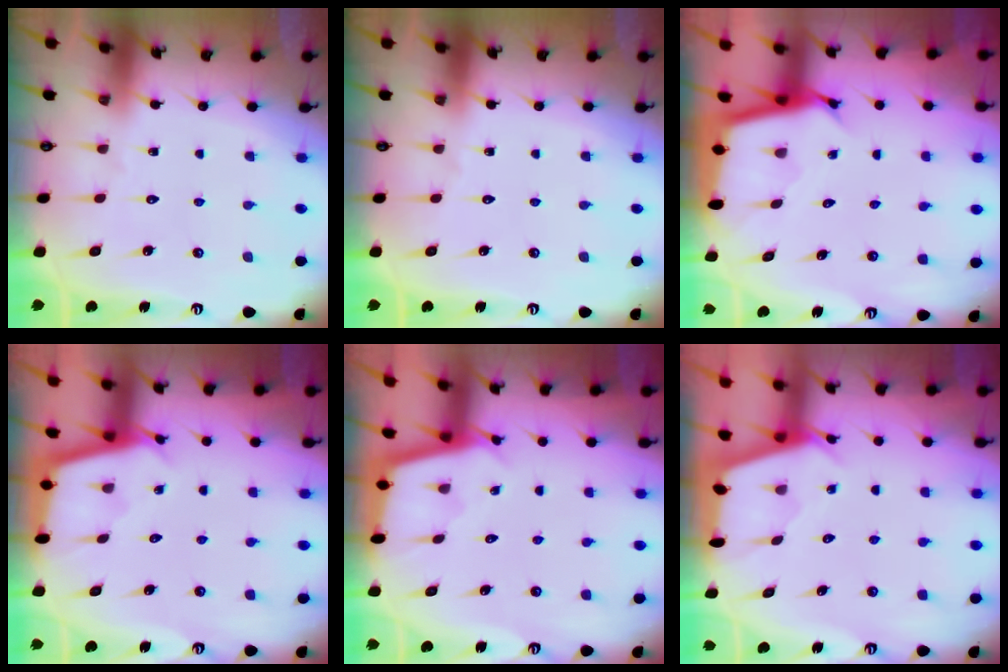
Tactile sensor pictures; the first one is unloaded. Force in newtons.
{"total": 0.0}
{"total": 3.0, "press": 3.0, "slide": 0.0}
{"total": 2.9, "press": 2.9, "slide": 0.3}
{"total": 2.3, "press": 2.3, "slide": 0.1}
{"total": 2.5, "press": 2.5, "slide": 0.3}